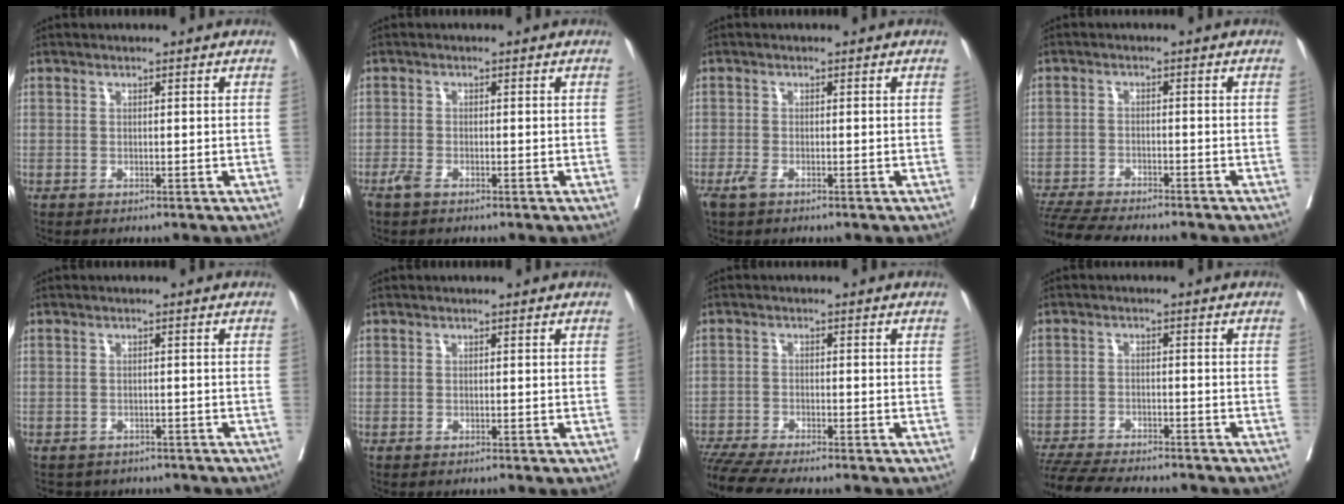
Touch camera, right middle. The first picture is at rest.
{"total": 1.8, "force": [-1.3, 0.6, 1.1], "torque": [-0.030, -0.003, -0.024]}
{"total": 1.8, "force": [-1.1, 0.6, 1.2], "torque": [-0.034, -0.005, -0.021]}
{"total": 12.4, "force": [-11.2, 1.3, 5.2], "torque": [-0.080, -0.015, -0.171]}
{"total": 6.1, "force": [-5.4, 2.8, 0.7], "torque": [-0.002, 0.004, -0.060]}
{"total": 0.0}
{"total": 9.1, "force": [-8.1, 0.0, 4.2], "torque": [-0.059, -0.016, -0.133]}
{"total": 14.5, "force": [-13.1, 2.1, 5.9], "torque": [-0.112, -0.021, -0.192]}